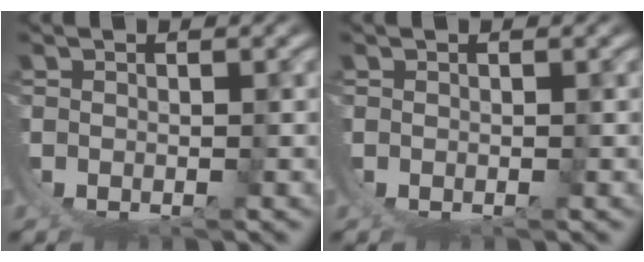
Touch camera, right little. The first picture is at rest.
{"total": 0.0}